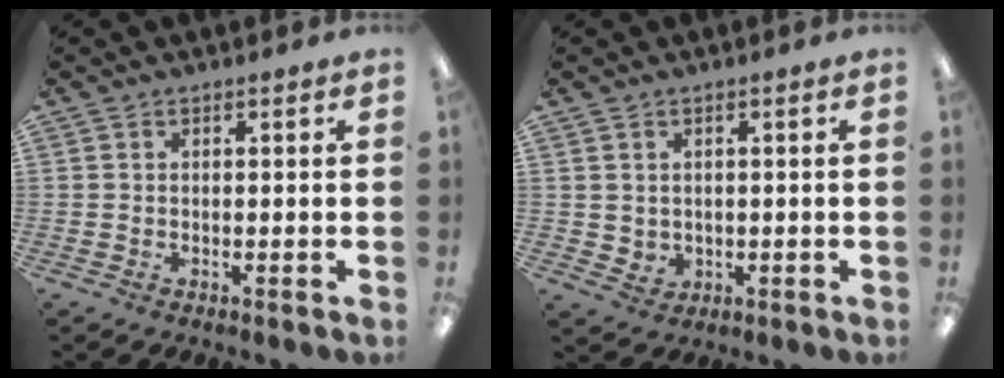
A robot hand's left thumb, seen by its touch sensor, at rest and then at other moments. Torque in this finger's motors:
{"motor_torque": [-0.12, 0.18, 0.25, -0.34, 0.02]}